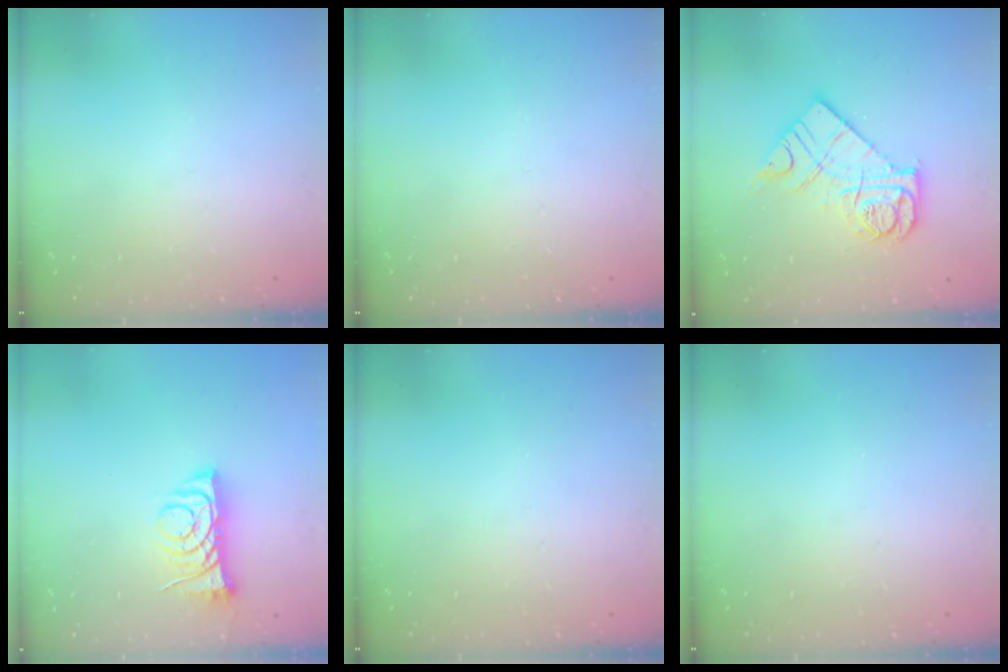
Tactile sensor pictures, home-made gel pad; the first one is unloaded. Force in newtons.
{"total": 0.0}
{"total": 13.9, "press": 13.8, "slide": 1.5}
{"total": 7.6, "press": 7.5, "slide": 1.0}
{"total": 0.0}
{"total": 0.0}